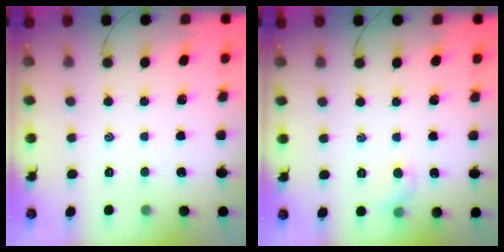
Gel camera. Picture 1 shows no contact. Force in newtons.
{"total": 5.4, "press": 5.2, "slide": 1.5}